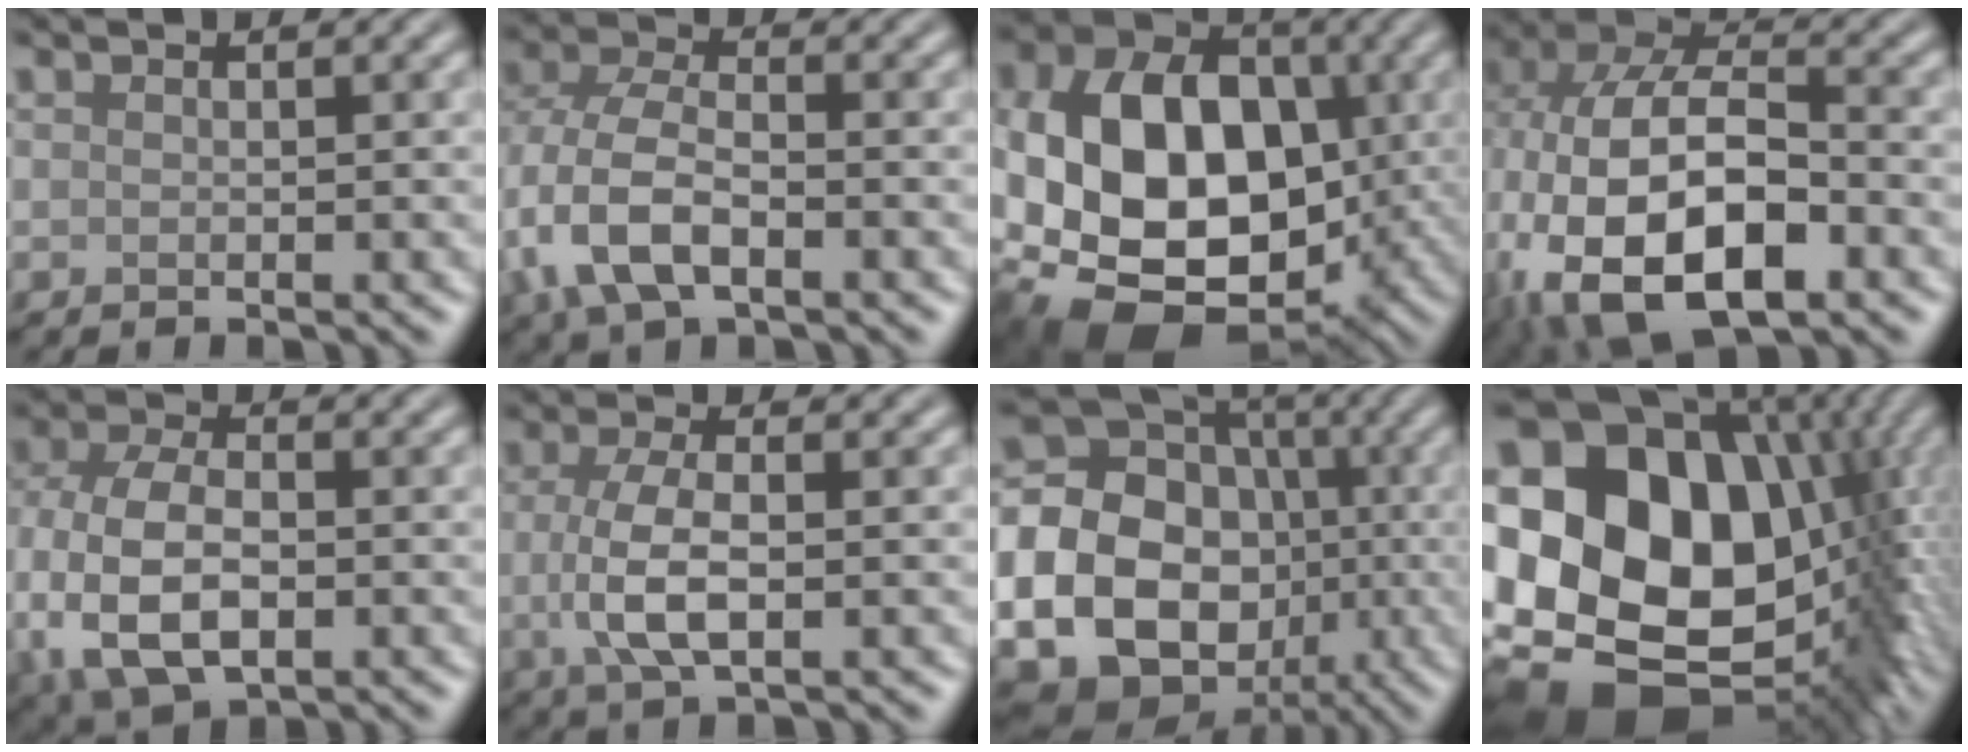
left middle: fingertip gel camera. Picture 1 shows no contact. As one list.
[{"total": 7.0, "force": [-2.3, 4.0, 5.3], "torque": [-0.126, 0.000, -0.054]}, {"total": 14.7, "force": [-1.1, 10.2, 10.4], "torque": [-0.184, -0.007, -0.026]}, {"total": 16.8, "force": [-4.7, 9.9, 12.7], "torque": [-0.255, -0.017, -0.072]}, {"total": 9.1, "force": [-2.1, 5.5, 6.9], "torque": [-0.162, -0.011, -0.046]}, {"total": 4.9, "force": [-0.2, 2.0, 4.5], "torque": [-0.104, -0.002, -0.007]}, {"total": 25.8, "force": [-5.1, 23.2, 10.1], "torque": [-0.226, -0.020, -0.136]}, {"total": 22.2, "force": [-0.4, 17.5, 13.6], "torque": [-0.254, -0.032, 0.012]}]